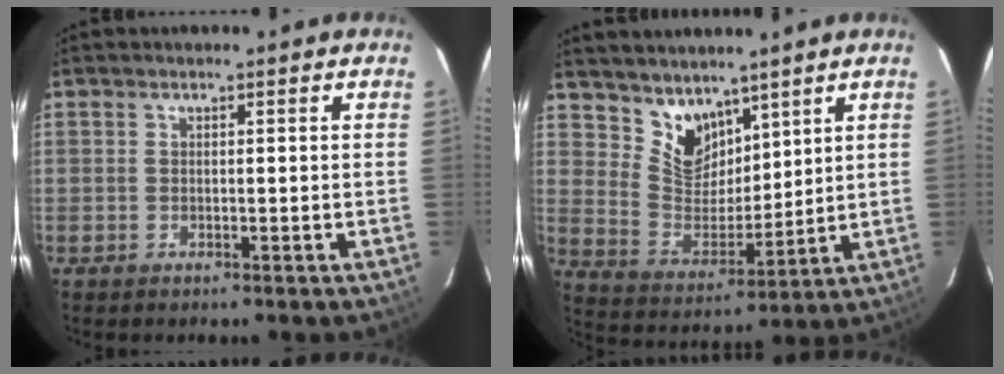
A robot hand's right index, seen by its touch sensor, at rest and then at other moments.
{"total": 9.4, "force": [7.0, 5.4, 3.2], "torque": [-0.056, -0.002, 0.145]}